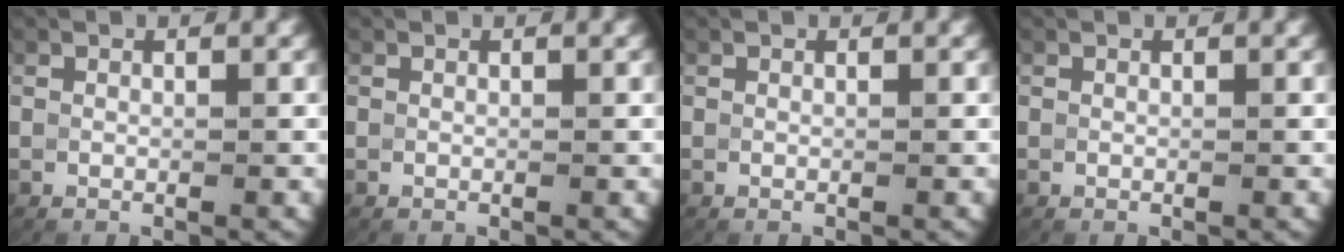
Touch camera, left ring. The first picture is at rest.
{"total": 0.0}
{"total": 0.0}
{"total": 0.0}